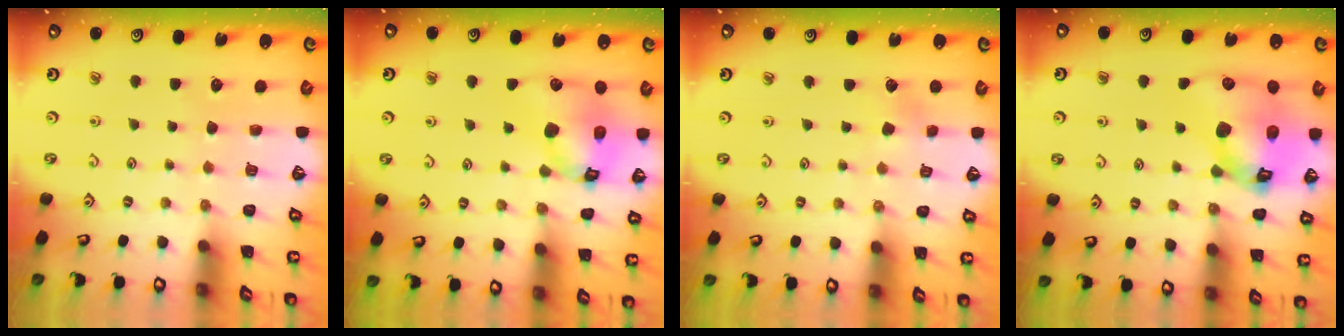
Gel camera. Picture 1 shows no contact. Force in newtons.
{"total": 14.4, "press": 14.3, "slide": 1.8}
{"total": 3.6, "press": 3.5, "slide": 0.4}
{"total": 18.3, "press": 18.1, "slide": 2.5}